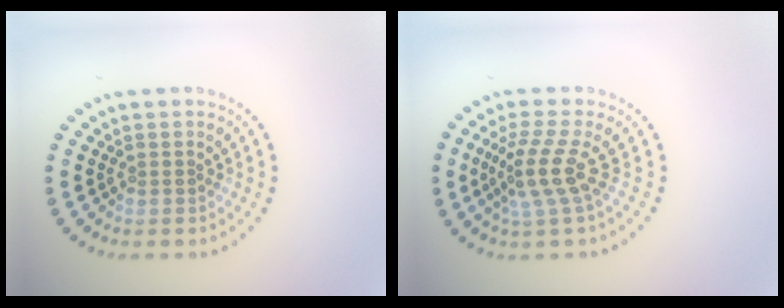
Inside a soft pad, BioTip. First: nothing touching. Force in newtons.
{"total": 3.5, "press": 2.6, "slide": 2.3}